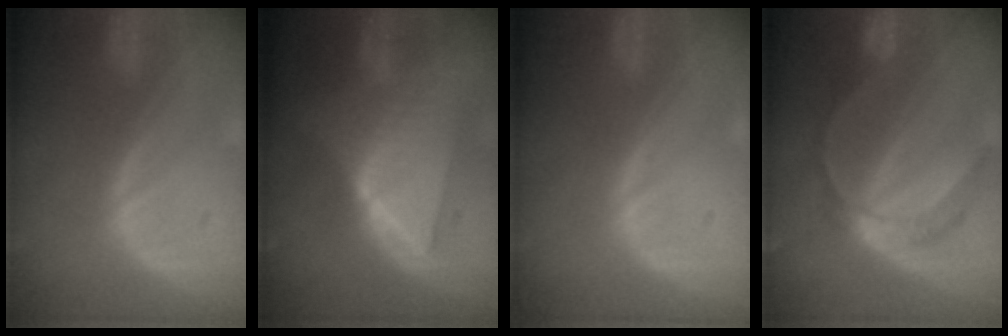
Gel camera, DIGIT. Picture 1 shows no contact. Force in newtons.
{"total": 9.6, "press": 9.6, "slide": 0.8}
{"total": 0.0}
{"total": 7.8, "press": 6.5, "slide": 4.2}